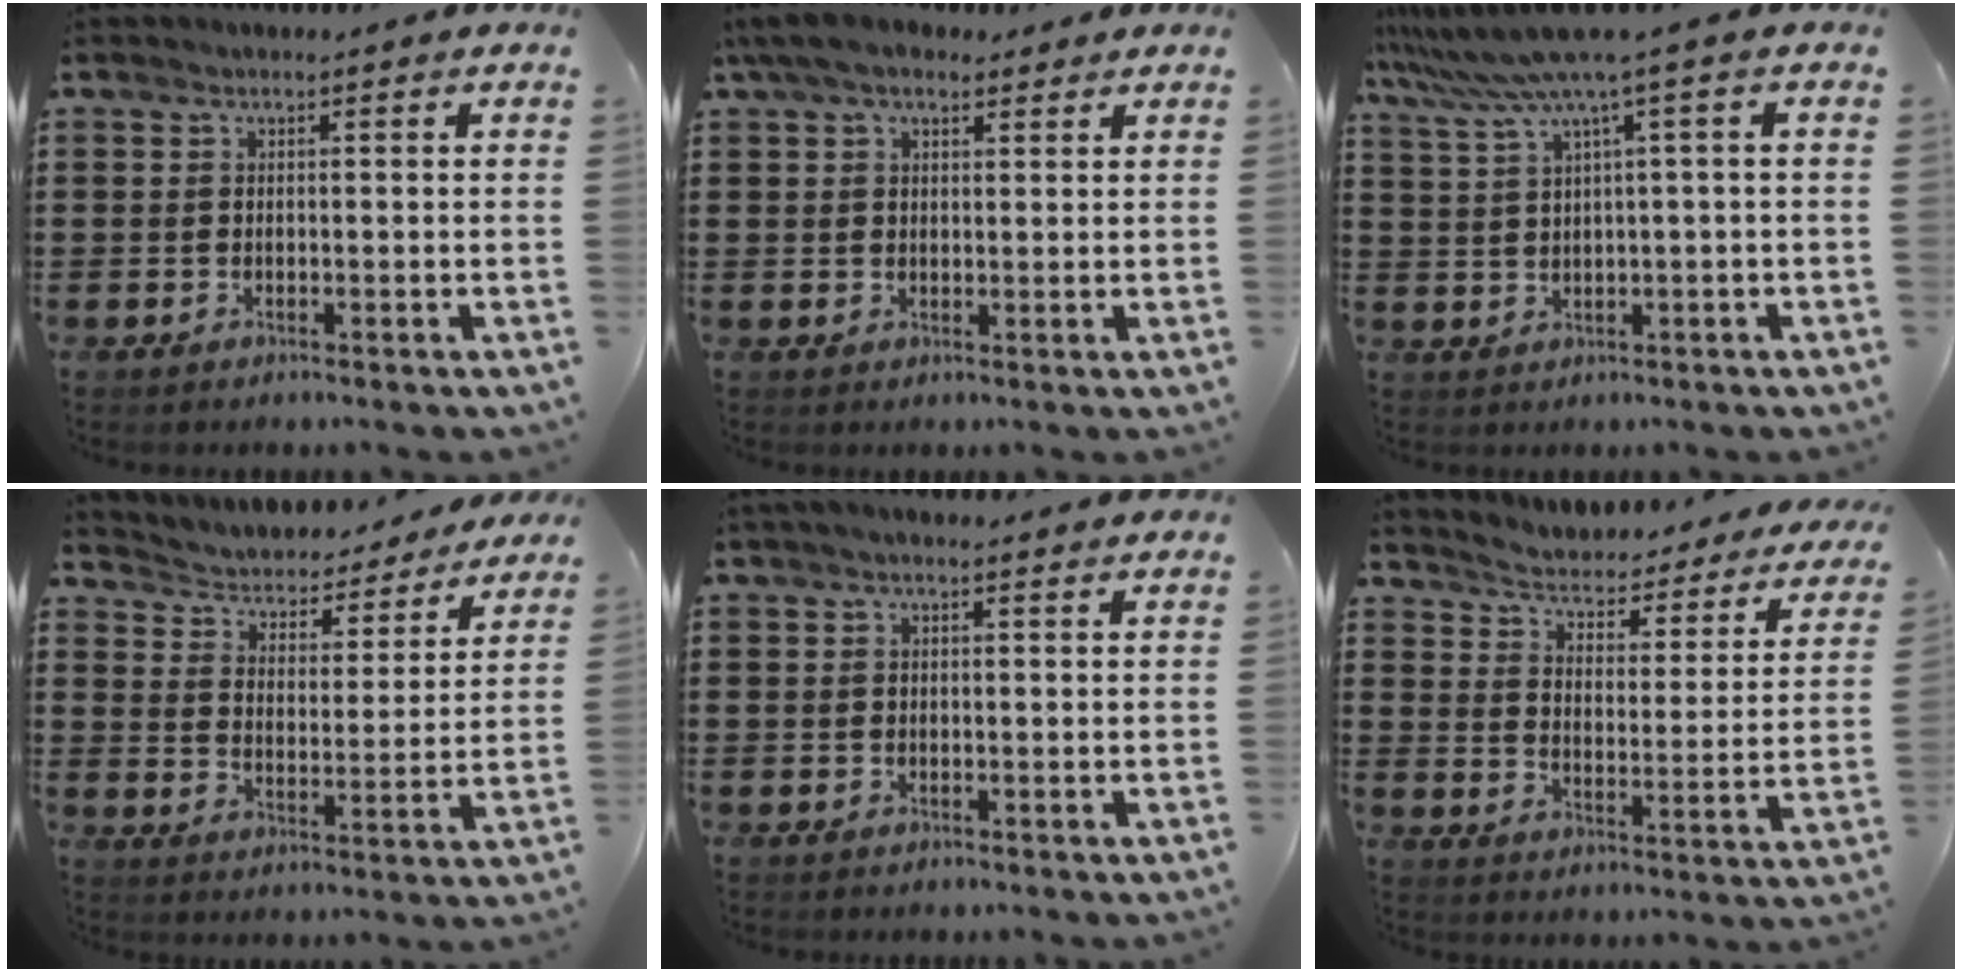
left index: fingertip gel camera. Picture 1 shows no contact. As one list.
[{"total": 5.3, "force": [3.9, 2.1, 2.8], "torque": [-0.068, 0.004, 0.074]}, {"total": 5.8, "force": [2.5, -0.7, 5.2], "torque": [-0.125, -0.029, 0.035]}, {"total": 2.9, "force": [2.9, 0.6, 0.1], "torque": [-0.024, -0.030, 0.040]}, {"total": 1.2, "force": [0.9, 0.2, 0.8], "torque": [-0.015, 0.003, 0.016]}, {"total": 2.2, "force": [2.1, 0.6, 0.6], "torque": [-0.029, -0.027, 0.022]}]